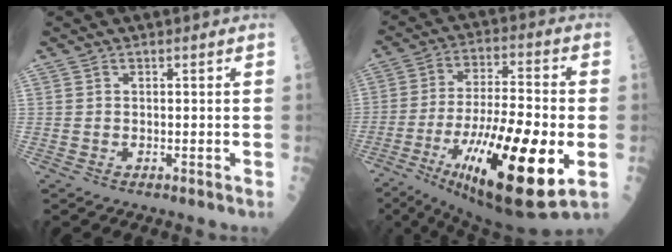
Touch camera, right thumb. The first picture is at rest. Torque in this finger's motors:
{"motor_torque": [2.55, 2.46, 2.19, -0.58, 0.33]}